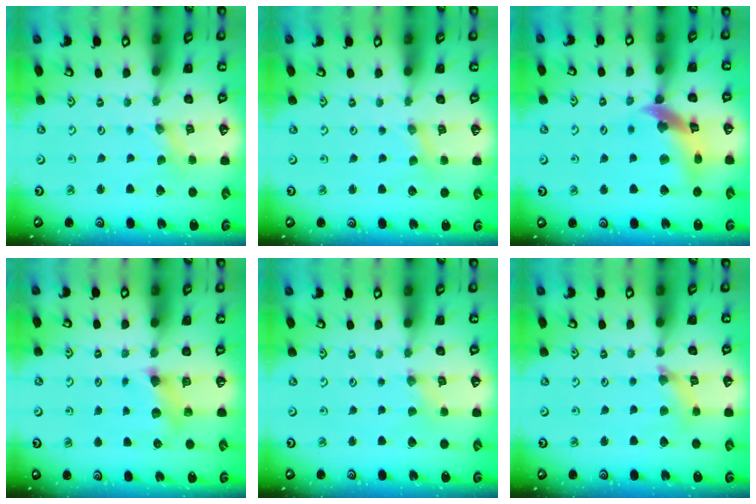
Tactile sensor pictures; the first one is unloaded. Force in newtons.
{"total": 0.8, "press": 0.8, "slide": 0.2}
{"total": 12.8, "press": 12.7, "slide": 1.8}
{"total": 6.6, "press": 6.6, "slide": 0.2}
{"total": 1.9, "press": 1.9, "slide": 0.3}
{"total": 4.7, "press": 4.7, "slide": 0.5}